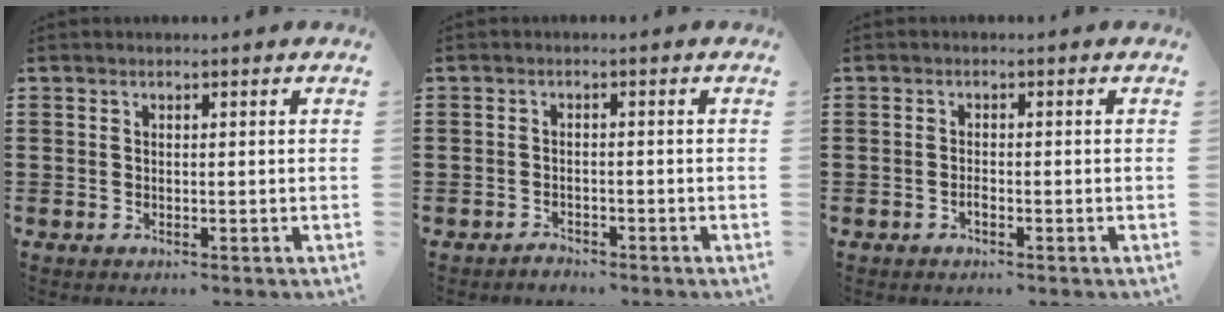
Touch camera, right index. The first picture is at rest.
{"total": 1.4, "force": [-1.4, 0.3, -0.1], "torque": [-0.002, 0.006, -0.032]}
{"total": 0.9, "force": [-0.7, 0.2, 0.6], "torque": [-0.014, -0.004, -0.011]}